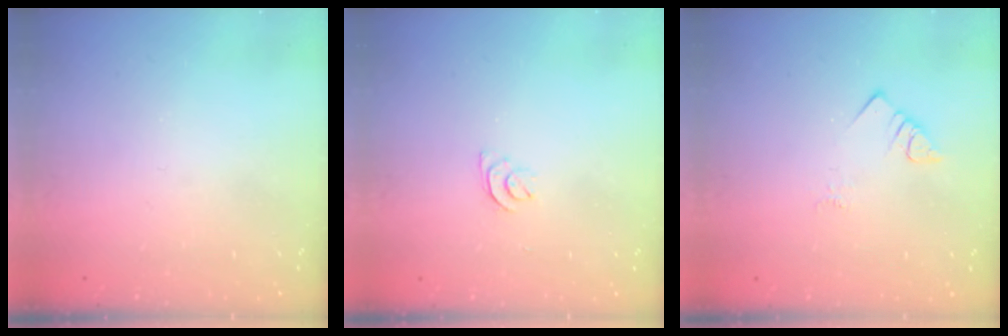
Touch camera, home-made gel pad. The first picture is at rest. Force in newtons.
{"total": 3.6, "press": 3.6, "slide": 0.4}
{"total": 2.7, "press": 2.7, "slide": 0.3}